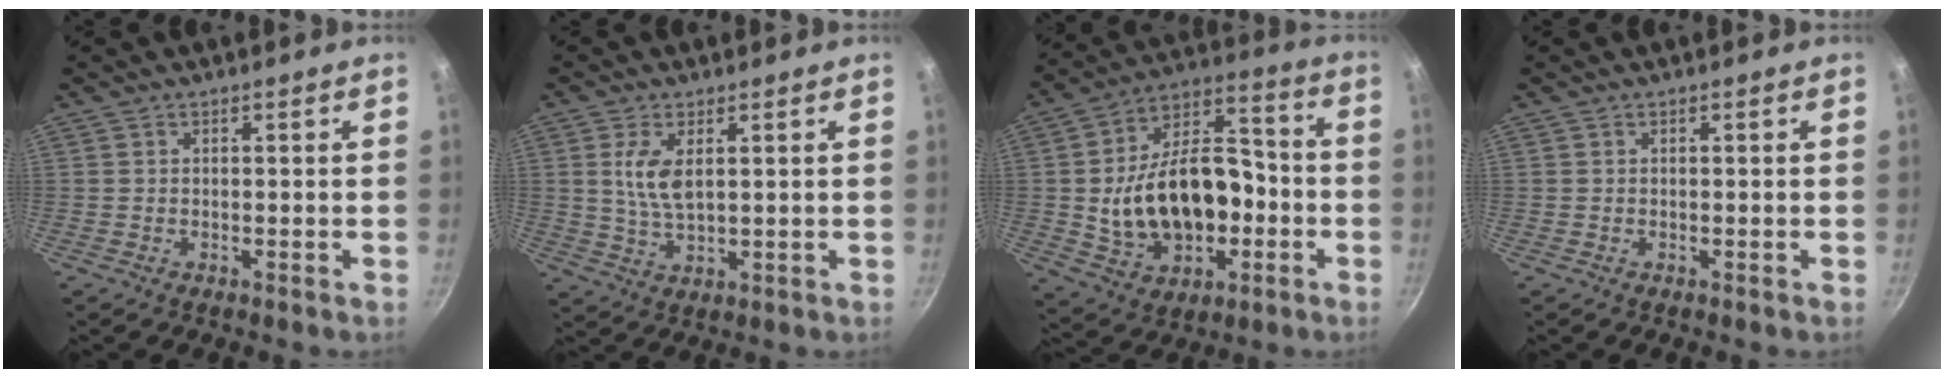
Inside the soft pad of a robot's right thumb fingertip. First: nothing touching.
{"total": 6.6, "force": [1.7, 3.1, 5.5], "torque": [-0.105, -0.011, 0.035]}
{"total": 21.7, "force": [-3.1, 14.2, 16.1], "torque": [-0.247, 0.055, -0.038]}
{"total": 0.0}